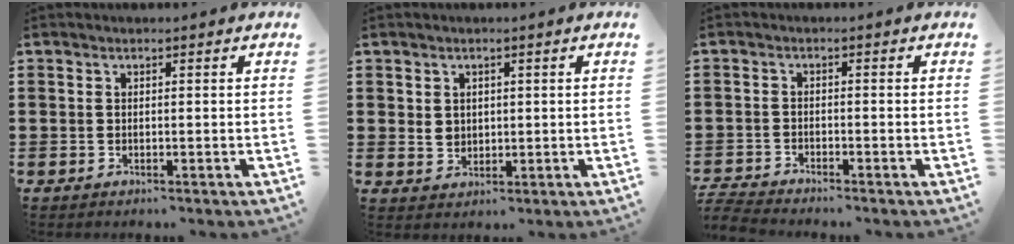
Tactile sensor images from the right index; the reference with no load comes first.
{"total": 2.2, "force": [0.9, 1.9, 0.6], "torque": [-0.019, 0.009, 0.017]}
{"total": 2.7, "force": [-2.7, 0.0, 0.2], "torque": [-0.013, -0.004, -0.059]}